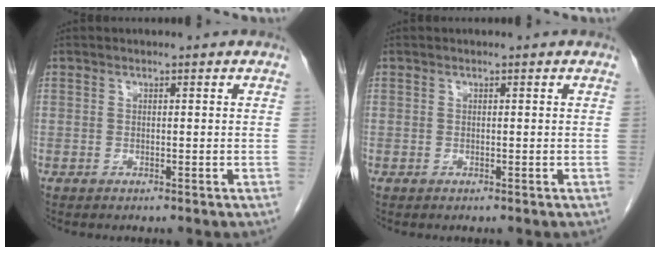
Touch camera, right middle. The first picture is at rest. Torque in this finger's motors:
{"motor_torque": [0.00, 0.00, 0.00, 0.00]}